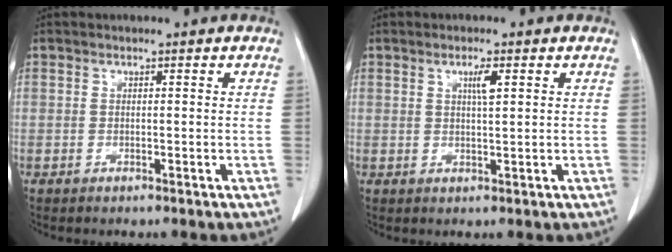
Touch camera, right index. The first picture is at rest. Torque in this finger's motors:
{"motor_torque": [0.11, -0.01, 0.04, 0.02]}